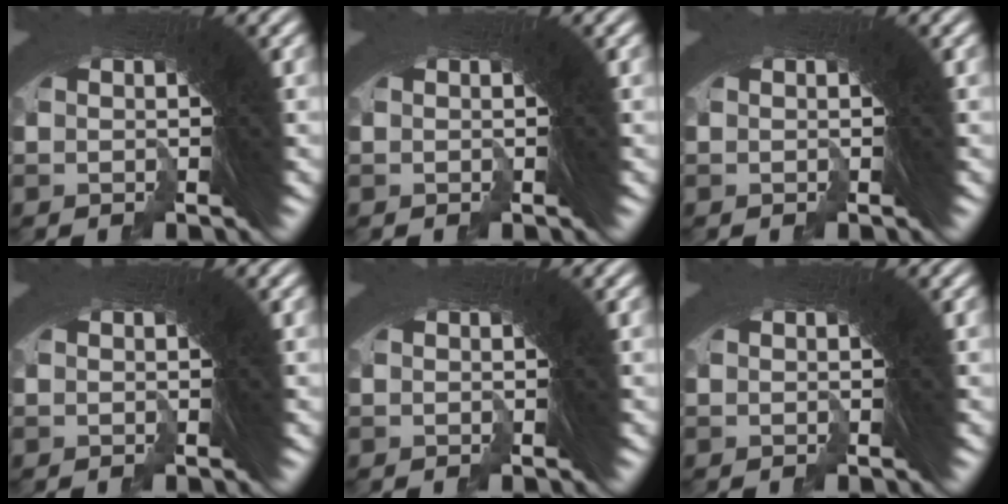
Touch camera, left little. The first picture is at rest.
{"total": 0.0}
{"total": 0.0}
{"total": 0.0}
{"total": 0.0}
{"total": 0.0}